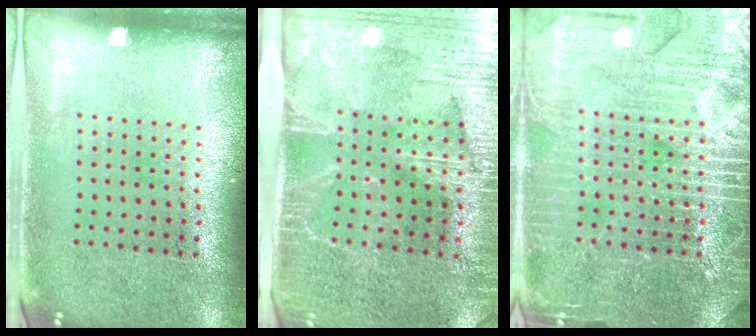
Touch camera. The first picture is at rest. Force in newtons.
{"total": 4.0, "press": 3.5, "slide": 2.0}
{"total": 6.8, "press": 6.7, "slide": 1.0}